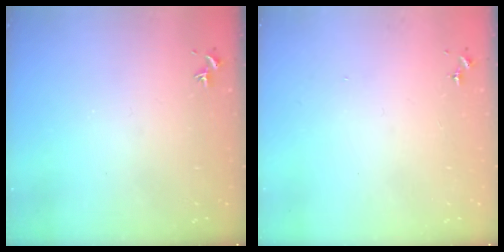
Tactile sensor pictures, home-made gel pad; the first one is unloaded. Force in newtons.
{"total": 0.0}